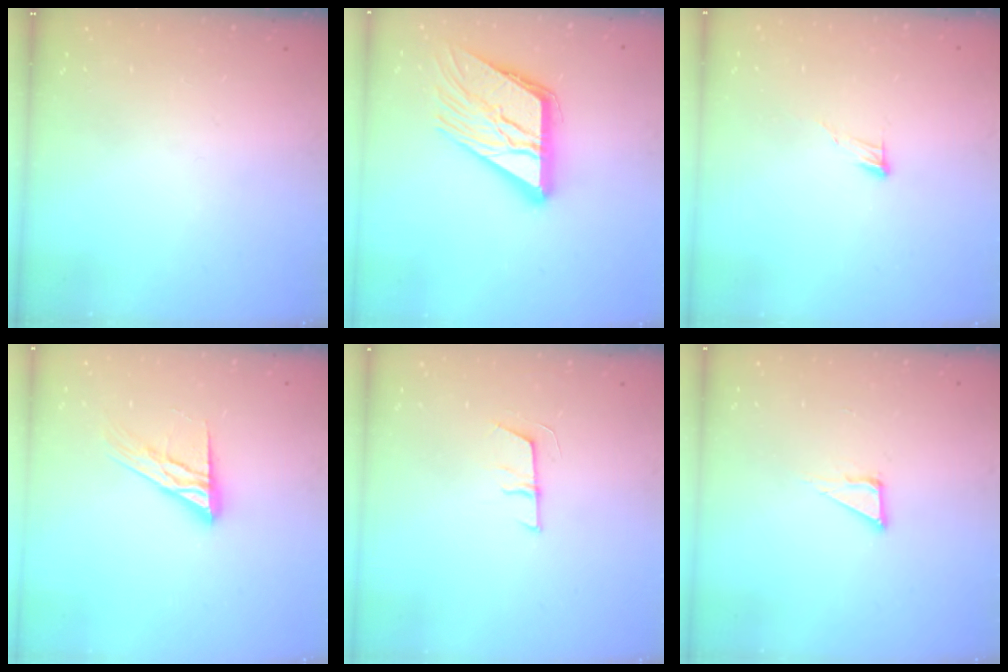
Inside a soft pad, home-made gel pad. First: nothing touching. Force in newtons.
{"total": 17.8, "press": 17.7, "slide": 2.1}
{"total": 4.0, "press": 4.0, "slide": 0.3}
{"total": 13.1, "press": 13.1, "slide": 1.0}
{"total": 5.7, "press": 5.6, "slide": 1.0}
{"total": 6.4, "press": 6.4, "slide": 0.4}